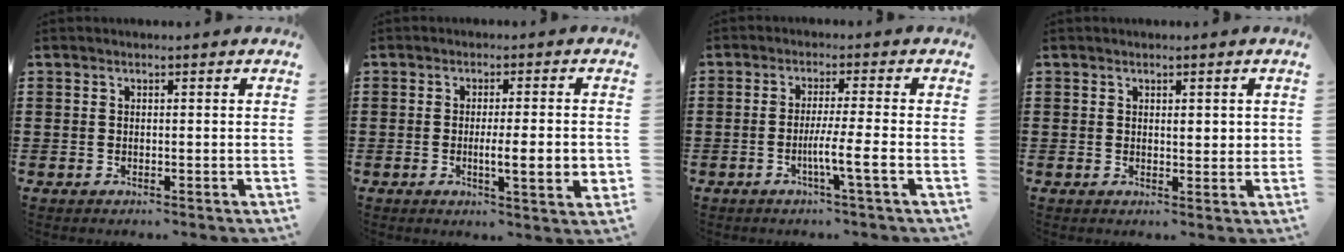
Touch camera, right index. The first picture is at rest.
{"total": 6.4, "force": [-1.0, 0.8, 6.3], "torque": [-0.095, -0.009, -0.017]}
{"total": 5.3, "force": [-1.8, -0.4, 5.0], "torque": [-0.092, -0.014, -0.035]}
{"total": 1.6, "force": [0.6, 0.9, 1.1], "torque": [-0.007, 0.000, 0.007]}